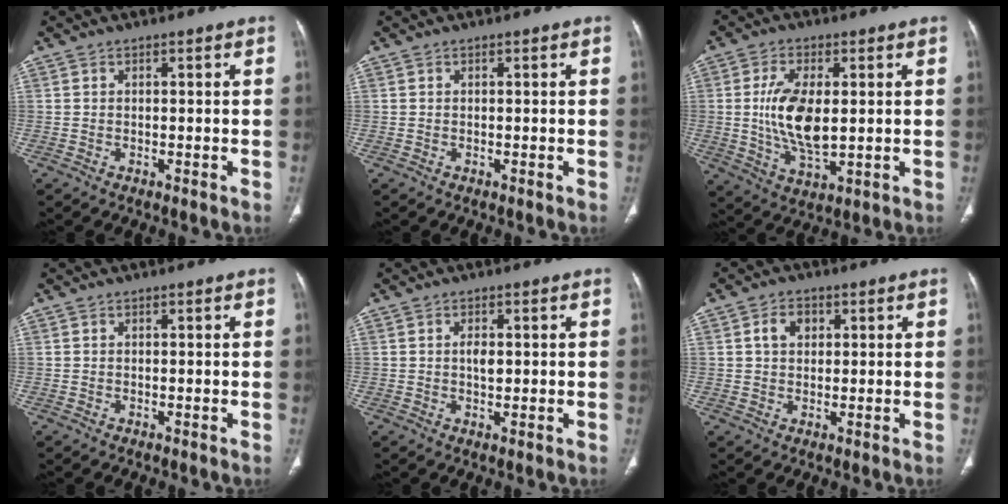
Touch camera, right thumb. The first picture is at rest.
{"total": 0.0}
{"total": 11.6, "force": [0.8, 5.6, 10.2], "torque": [-0.196, -0.016, 0.022]}
{"total": 0.0}
{"total": 2.4, "force": [0.3, 1.2, 2.0], "torque": [-0.033, -0.001, 0.005]}
{"total": 4.0, "force": [1.2, 3.0, 2.3], "torque": [-0.031, 0.003, 0.020]}